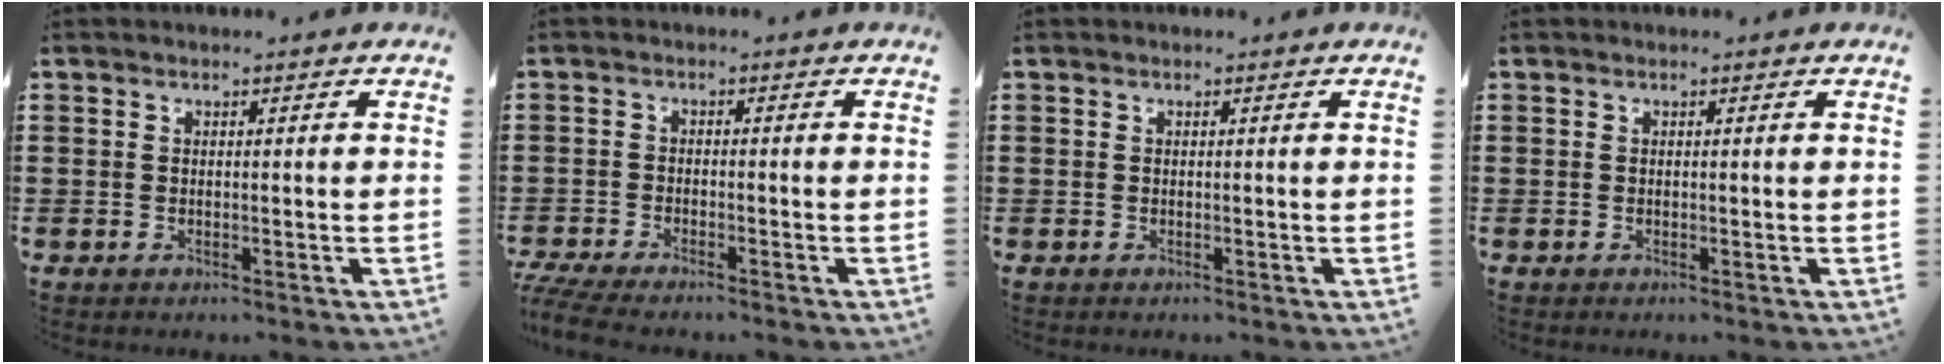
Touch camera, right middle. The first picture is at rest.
{"total": 3.1, "force": [-2.9, 0.1, 1.1], "torque": [-0.032, -0.007, -0.062]}
{"total": 0.0}
{"total": 0.0}